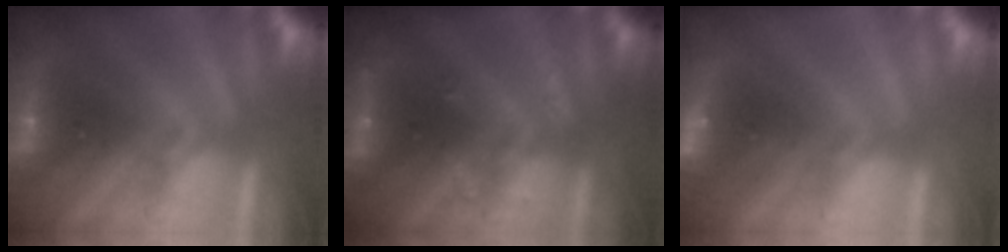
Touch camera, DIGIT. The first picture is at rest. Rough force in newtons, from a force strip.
{"total": 2.8}
{"total": 2.6}